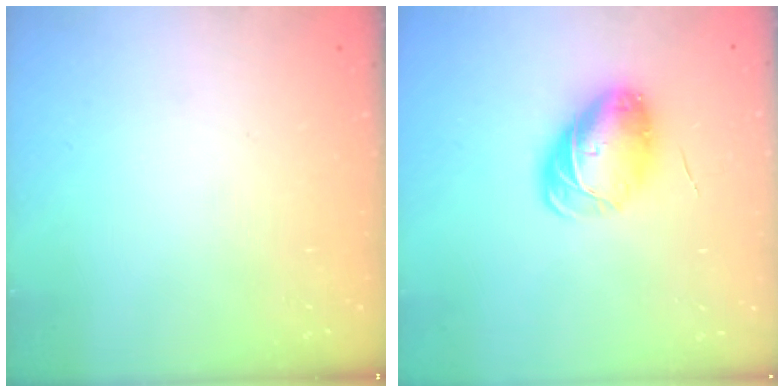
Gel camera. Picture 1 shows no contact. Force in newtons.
{"total": 9.1, "press": 8.9, "slide": 1.9}